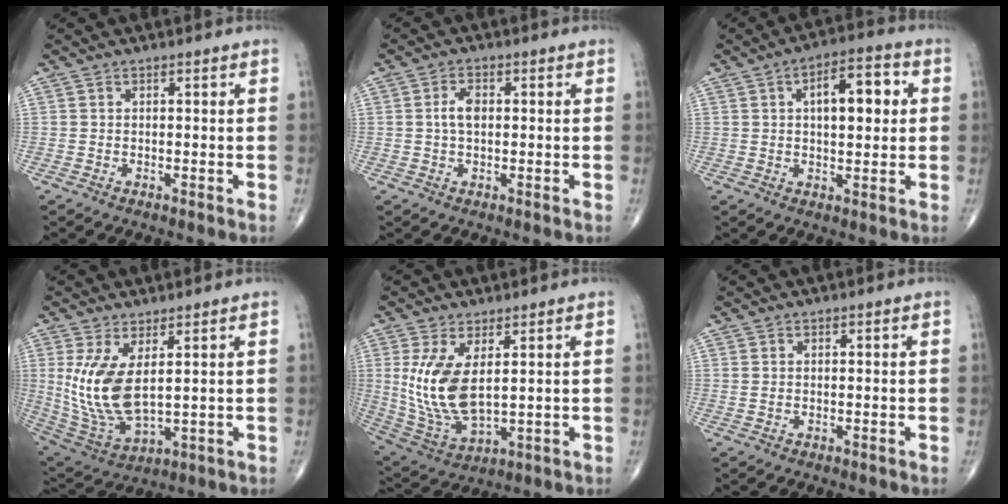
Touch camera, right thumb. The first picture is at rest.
{"total": 3.2, "force": [0.3, 1.8, 2.6], "torque": [-0.054, 0.005, 0.002]}
{"total": 10.3, "force": [2.2, 4.6, 8.9], "torque": [-0.112, 0.012, 0.027]}
{"total": 12.7, "force": [2.6, 5.4, 11.2], "torque": [-0.239, -0.028, 0.072]}
{"total": 12.4, "force": [2.4, 5.6, 10.9], "torque": [-0.228, -0.023, 0.067]}
{"total": 0.5, "force": [0.1, 0.2, 0.4], "torque": [-0.016, 0.004, 0.005]}